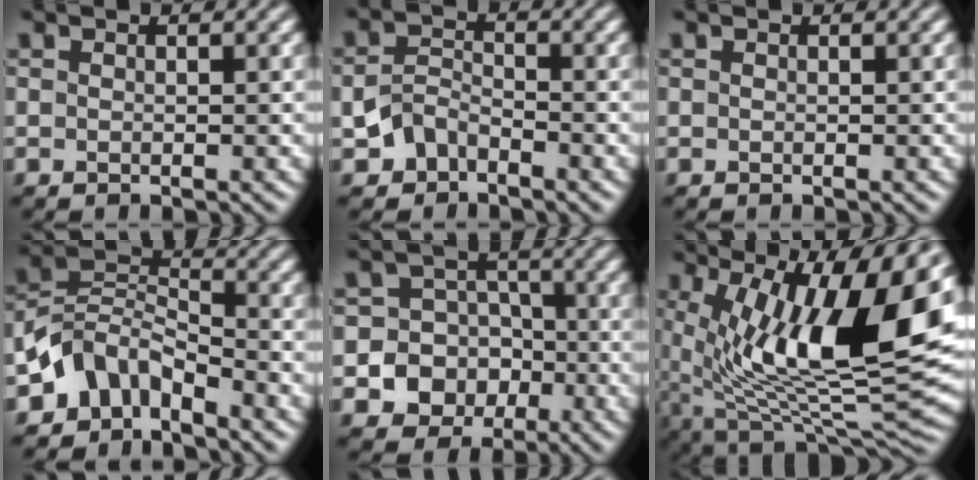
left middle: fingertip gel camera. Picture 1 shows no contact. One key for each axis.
{"total": 2.8, "fx": -1.6, "fy": 1.9, "fz": 1.2, "tx": -0.023, "ty": 0.010, "tz": -0.036}
{"total": 0.0}
{"total": 4.5, "fx": -3.2, "fy": 2.7, "fz": 1.7, "tx": -0.021, "ty": 0.009, "tz": -0.076}
{"total": 10.4, "fx": -3.4, "fy": 9.5, "fz": 2.2, "tx": -0.054, "ty": -0.008, "tz": -0.069}
{"total": 16.5, "fx": 3.2, "fy": 6.6, "fz": 14.7, "tx": -0.230, "ty": -0.007, "tz": 0.044}